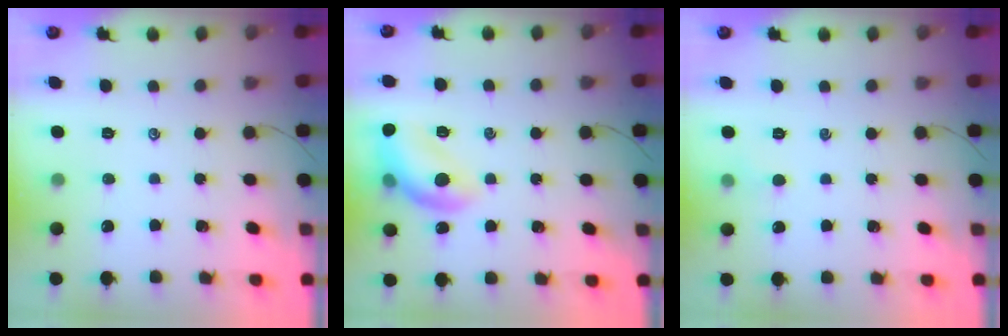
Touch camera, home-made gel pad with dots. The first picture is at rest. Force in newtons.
{"total": 13.2, "press": 13.1, "slide": 1.5}
{"total": 2.6, "press": 2.4, "slide": 0.8}